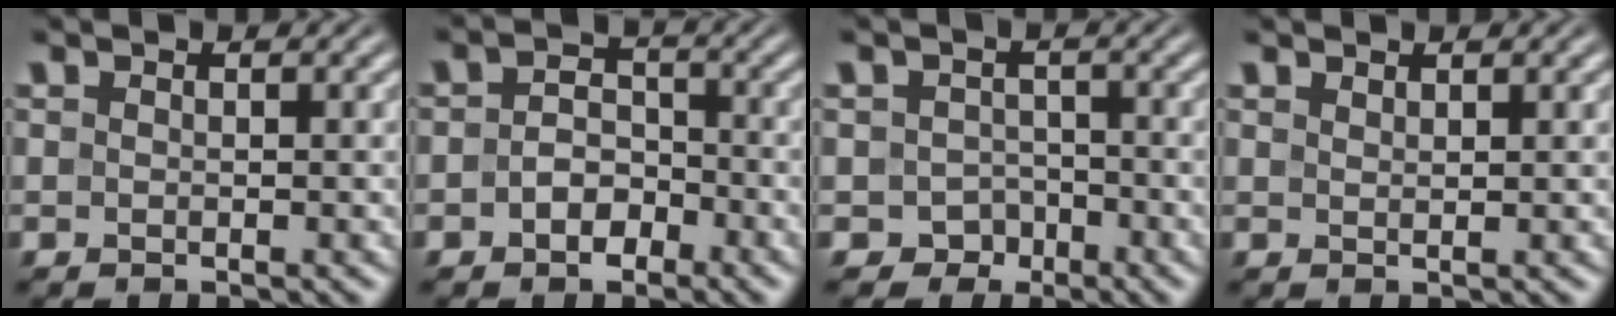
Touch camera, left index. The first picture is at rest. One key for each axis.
{"total": 3.0, "fx": -1.2, "fy": 2.1, "fz": 1.8, "tx": -0.029, "ty": 0.007, "tz": -0.027}
{"total": 2.3, "fx": -1.4, "fy": 1.9, "fz": 0.4, "tx": 0.003, "ty": 0.002, "tz": -0.023}
{"total": 0.9, "fx": 0.8, "fy": 0.2, "fz": 0.4, "tx": -0.002, "ty": 0.000, "tz": 0.014}